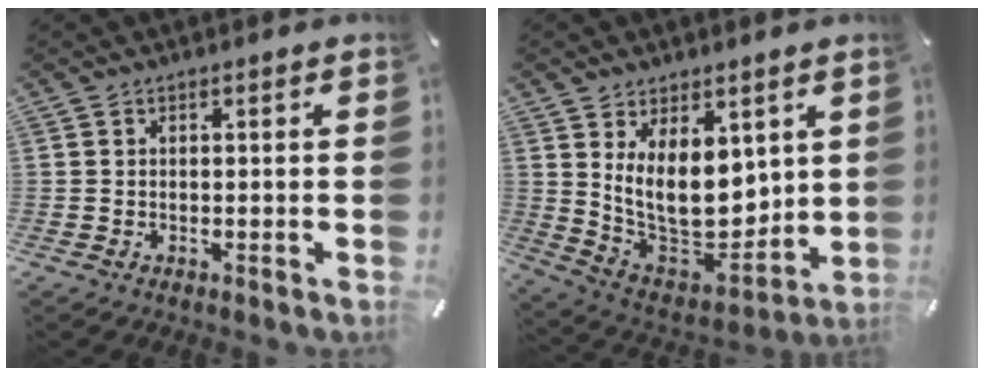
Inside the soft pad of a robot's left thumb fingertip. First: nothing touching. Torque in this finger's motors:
{"motor_torque": [0.95, 0.94, 1.93, -0.84, 0.32]}